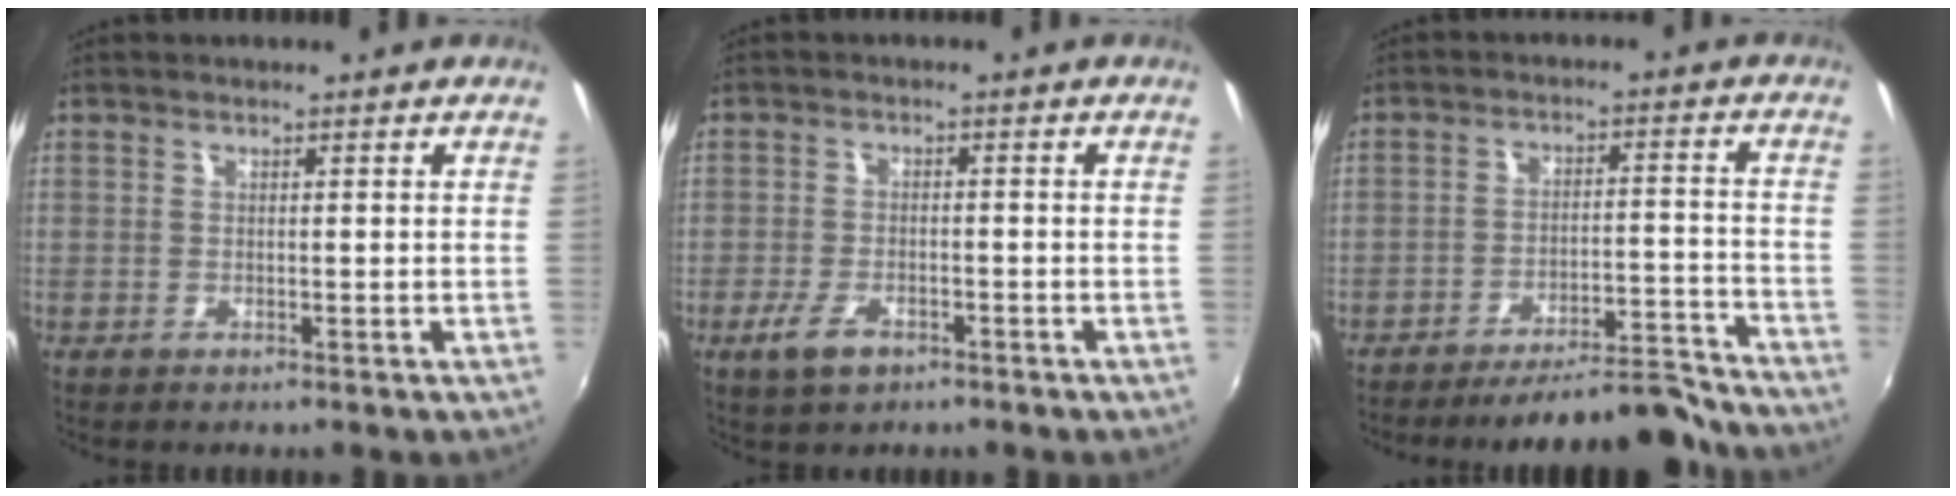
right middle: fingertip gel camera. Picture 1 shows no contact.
{"total": 5.0, "force": [-3.1, 2.3, 3.2], "torque": [-0.081, -0.007, -0.055]}
{"total": 12.8, "force": [-12.2, 1.4, 3.7], "torque": [-0.062, 0.028, -0.163]}